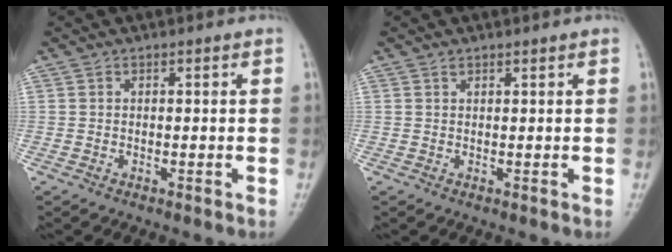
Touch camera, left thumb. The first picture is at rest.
{"total": 0.6, "force": [0.5, 0.2, 0.2], "torque": [-0.006, -0.004, 0.010]}